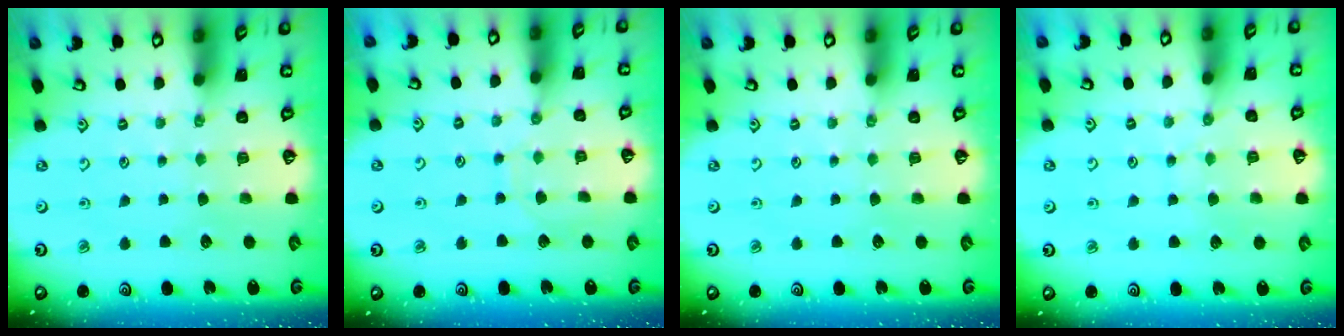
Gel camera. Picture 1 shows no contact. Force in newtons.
{"total": 5.7, "press": 5.7, "slide": 0.4}
{"total": 0.0}
{"total": 5.8, "press": 5.7, "slide": 0.6}